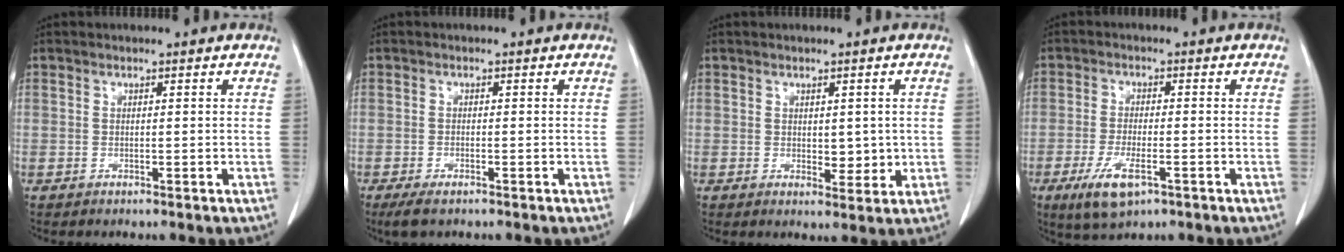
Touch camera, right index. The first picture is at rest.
{"total": 3.1, "force": [-2.1, 0.8, 2.0], "torque": [-0.040, -0.007, -0.032]}
{"total": 3.3, "force": [0.2, 1.9, 2.7], "torque": [-0.030, -0.007, 0.010]}
{"total": 6.7, "force": [-3.3, 2.0, 5.5], "torque": [-0.112, -0.013, -0.051]}